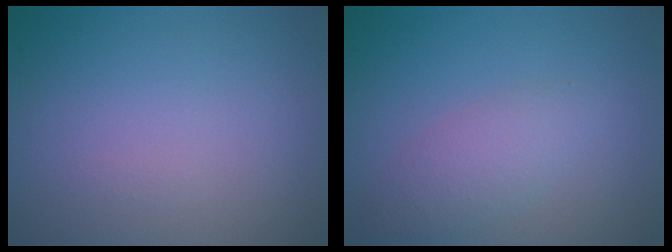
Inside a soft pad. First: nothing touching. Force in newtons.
{"total": 2.4, "press": 2.4, "slide": 0.2}